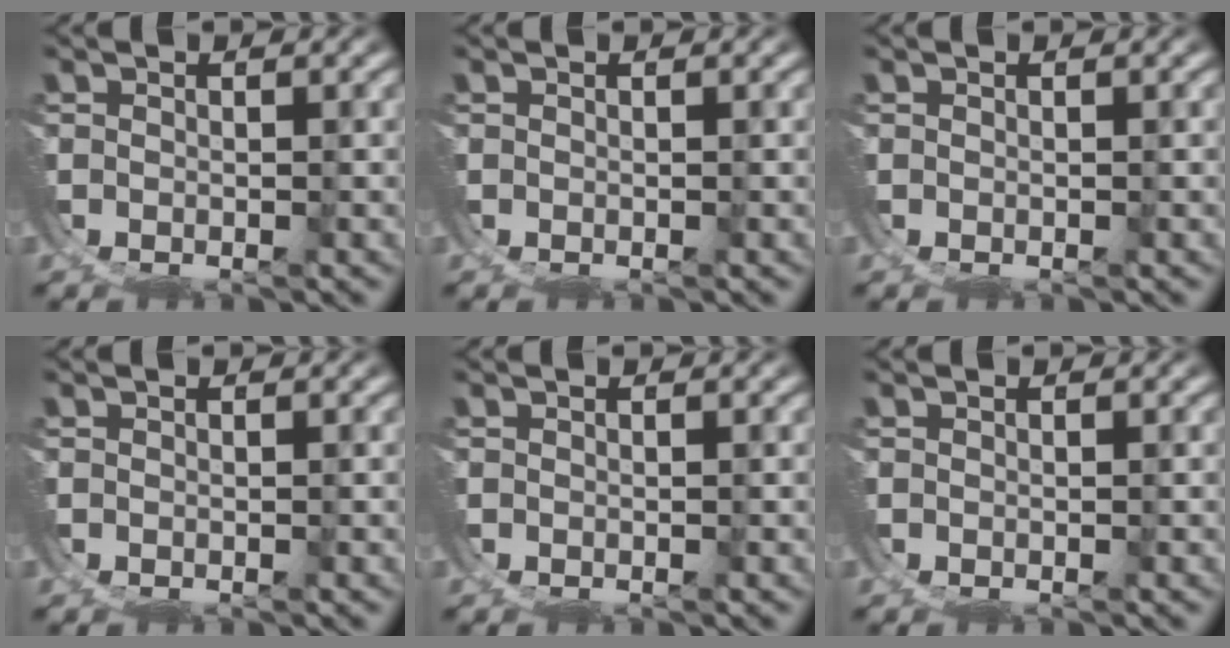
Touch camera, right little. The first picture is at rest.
{"total": 0.0}
{"total": 0.0}
{"total": 0.0}
{"total": 0.0}
{"total": 0.0}